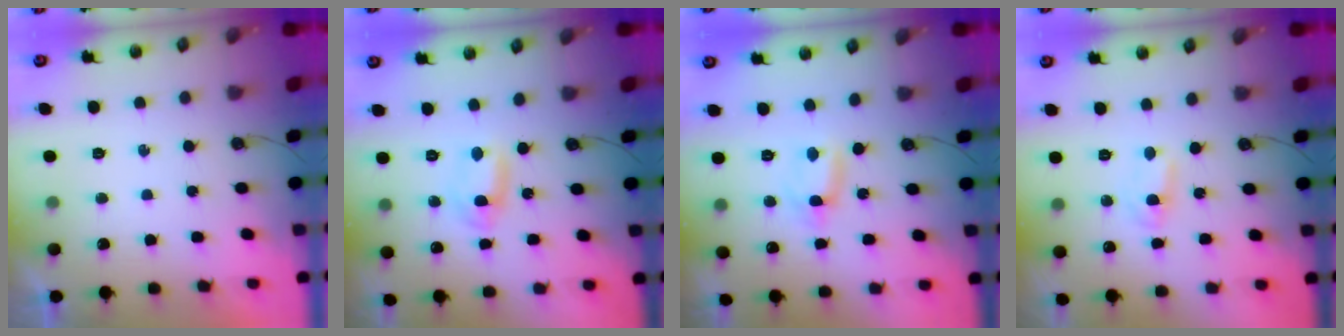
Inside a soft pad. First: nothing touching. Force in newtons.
{"total": 2.3, "press": 2.0, "slide": 1.2}
{"total": 1.1, "press": 1.1, "slide": 0.1}
{"total": 1.7, "press": 1.7, "slide": 0.3}